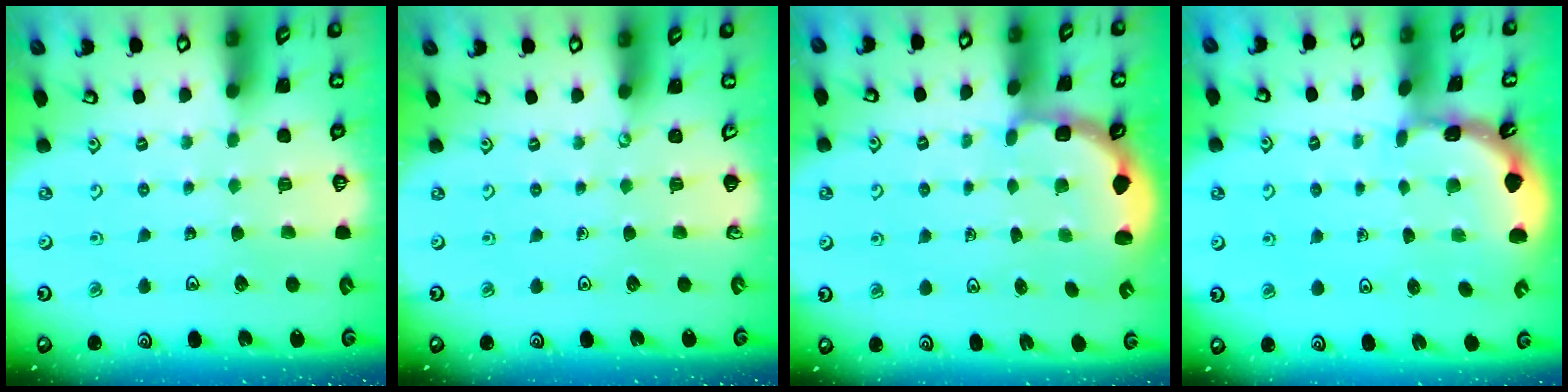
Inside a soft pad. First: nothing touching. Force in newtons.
{"total": 0.0}
{"total": 2.7, "press": 2.3, "slide": 1.4}
{"total": 1.6, "press": 1.6, "slide": 0.1}